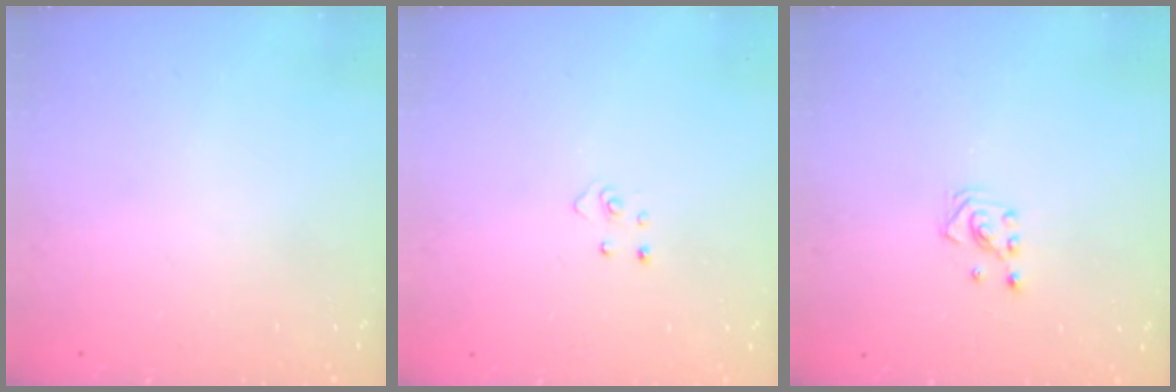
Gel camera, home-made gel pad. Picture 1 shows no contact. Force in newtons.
{"total": 3.2, "press": 3.2, "slide": 0.2}
{"total": 2.6, "press": 2.6, "slide": 0.3}